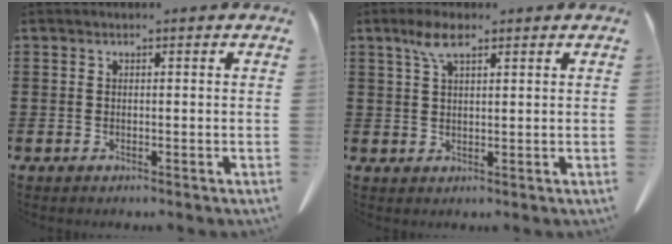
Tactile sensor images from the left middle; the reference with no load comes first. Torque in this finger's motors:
{"motor_torque": [2.14, 0.00, 0.45, 0.21]}